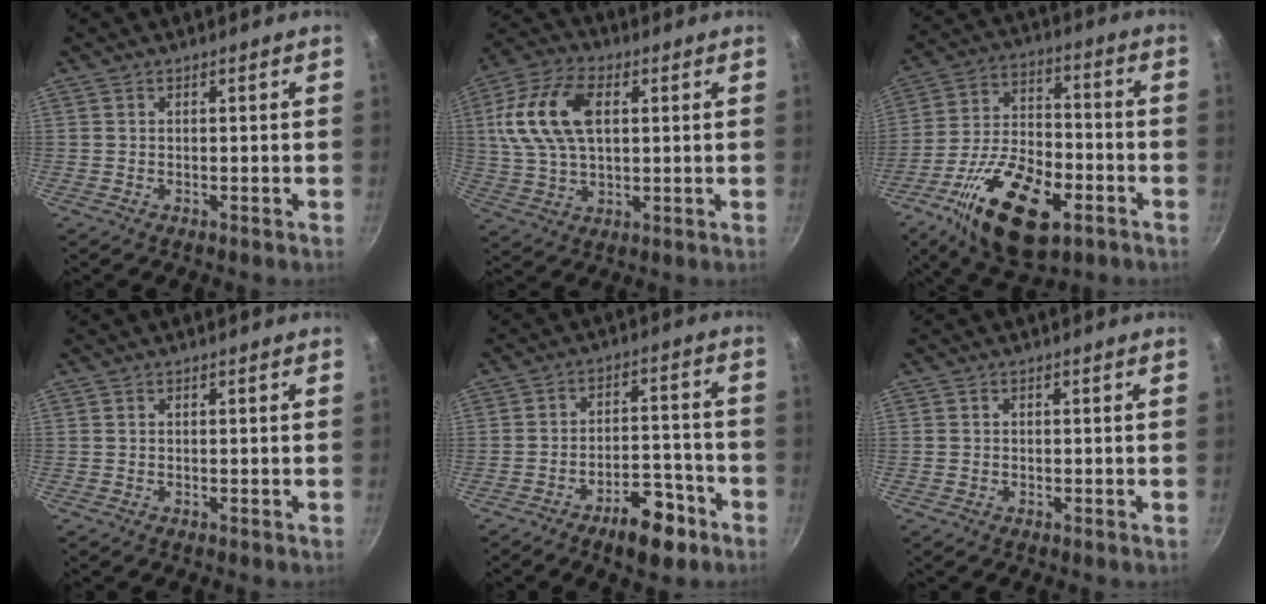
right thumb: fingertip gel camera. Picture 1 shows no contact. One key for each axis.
{"total": 15.2, "fx": 3.3, "fy": 9.0, "fz": 11.8, "tx": -0.220, "ty": 0.011, "tz": 0.055}
{"total": 21.2, "fx": -9.4, "fy": 10.7, "fz": 15.7, "tx": -0.258, "ty": 0.030, "tz": -0.164}
{"total": 0.0}
{"total": 10.3, "fx": -6.4, "fy": 4.7, "fz": 6.5, "tx": -0.070, "ty": 0.056, "tz": -0.087}
{"total": 0.8, "fx": -0.2, "fy": 0.7, "fz": 0.3, "tx": -0.004, "ty": 0.001, "tz": -0.005}